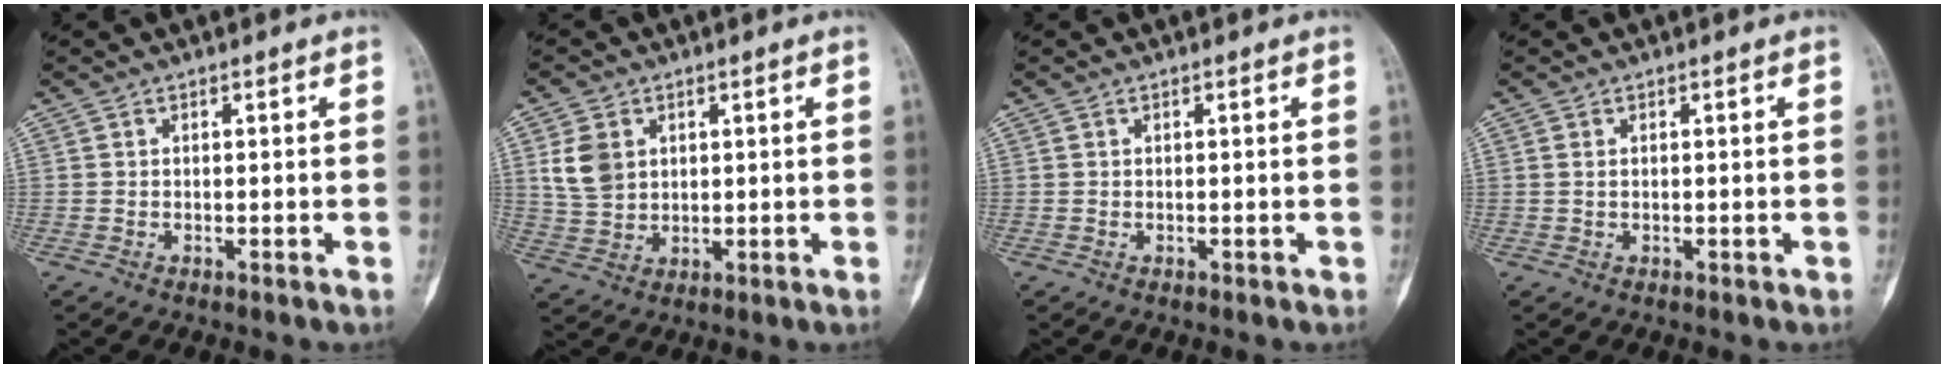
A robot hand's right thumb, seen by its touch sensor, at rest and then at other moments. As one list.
[{"total": 7.0, "force": [2.0, 5.4, 4.0], "torque": [-0.060, -0.005, 0.045]}, {"total": 0.0}, {"total": 0.9, "force": [0.1, 0.7, 0.5], "torque": [-0.009, 0.000, 0.001]}]